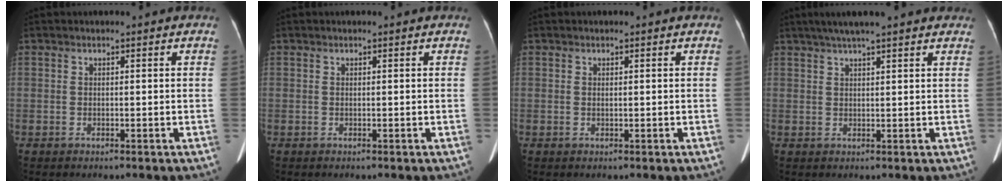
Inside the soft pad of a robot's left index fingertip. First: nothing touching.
{"total": 0.0}
{"total": 0.0}
{"total": 11.3, "force": [9.1, 1.4, 6.5], "torque": [-0.098, 0.041, 0.123]}